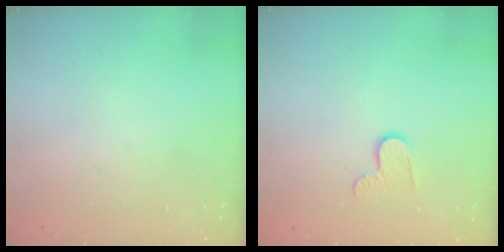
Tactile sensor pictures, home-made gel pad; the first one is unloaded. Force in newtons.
{"total": 6.1, "press": 6.0, "slide": 0.6}